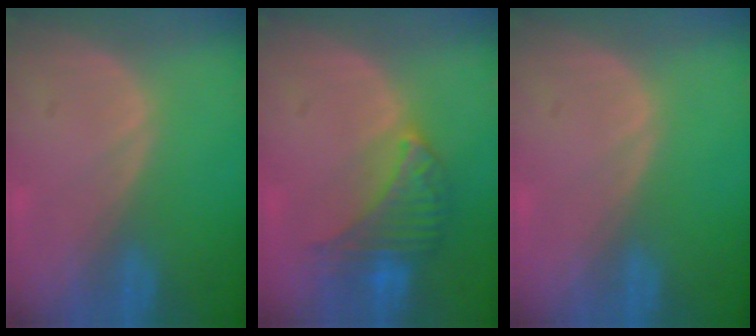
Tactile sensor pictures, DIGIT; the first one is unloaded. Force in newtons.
{"total": 6.7, "press": 6.6, "slide": 0.7}
{"total": 0.0}